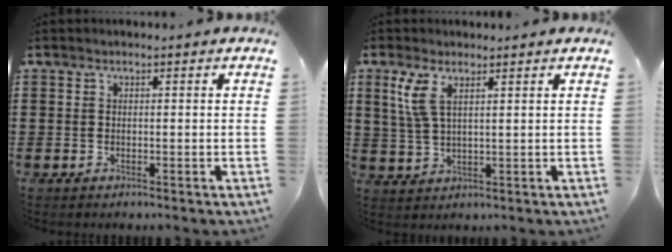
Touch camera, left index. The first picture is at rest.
{"total": 4.8, "force": [2.6, 1.7, 3.6], "torque": [-0.089, 0.002, 0.045]}